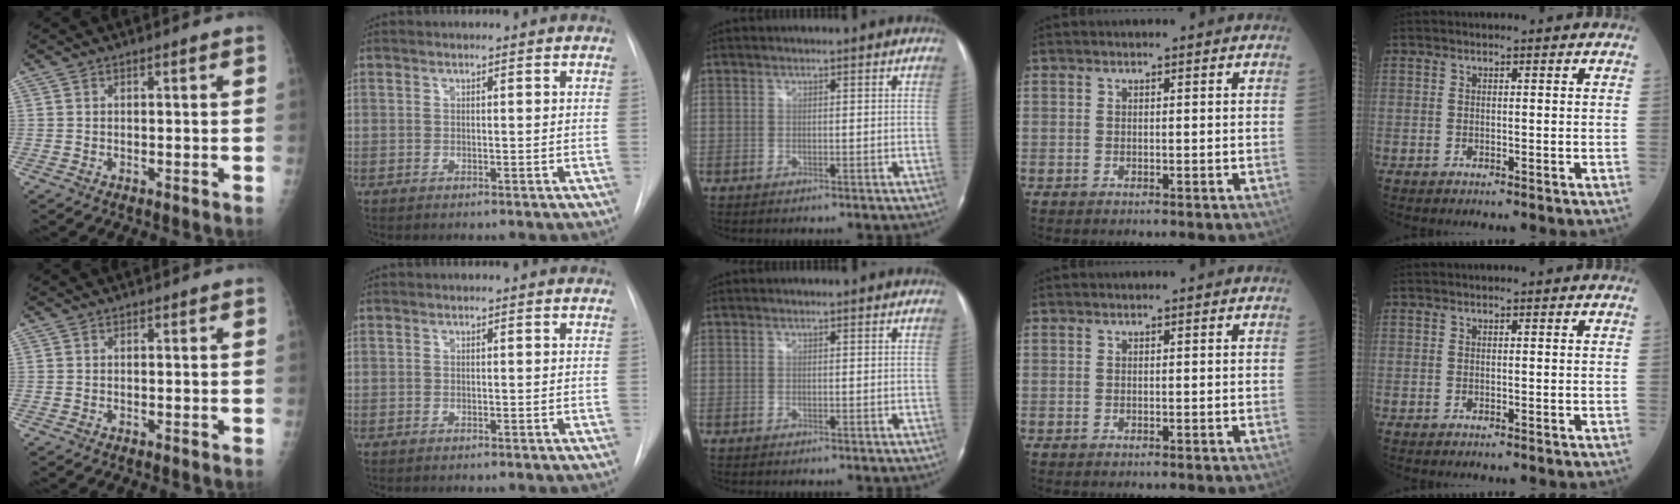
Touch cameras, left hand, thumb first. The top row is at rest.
{}